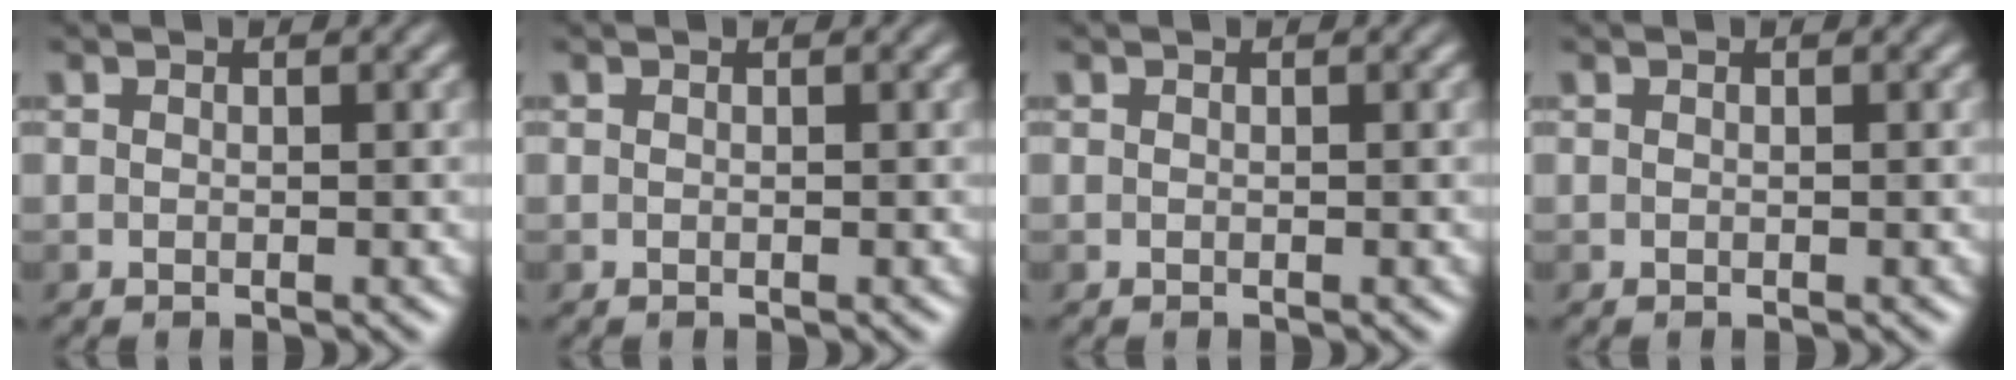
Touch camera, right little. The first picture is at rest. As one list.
[{"total": 0.0}, {"total": 0.0}, {"total": 0.0}]